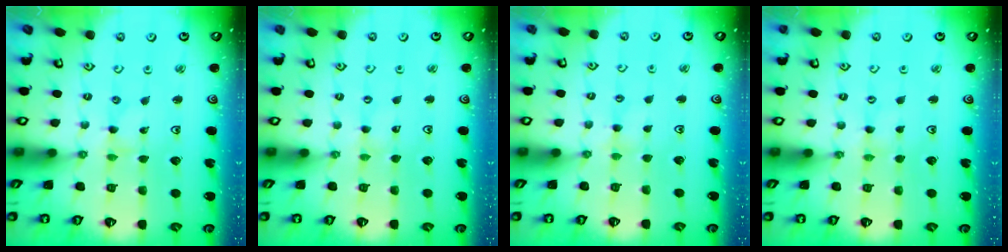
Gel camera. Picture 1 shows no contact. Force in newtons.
{"total": 0.0}
{"total": 1.9, "press": 1.8, "slide": 0.4}
{"total": 0.0}